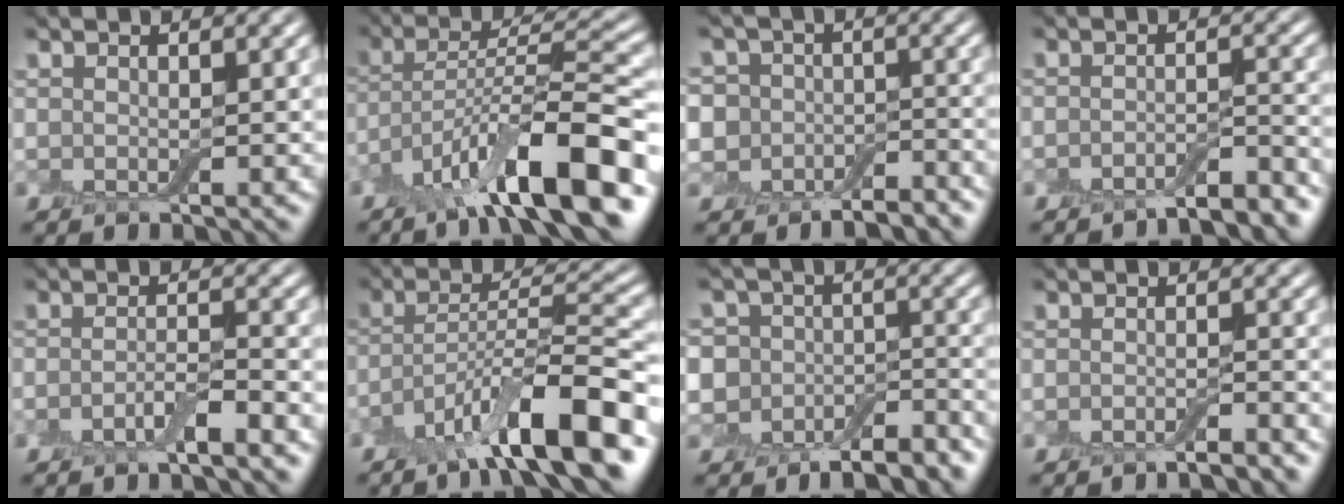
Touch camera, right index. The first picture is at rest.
{"total": 11.5, "force": [-6.7, 2.4, 9.0], "torque": [-0.142, 0.014, -0.119]}
{"total": 7.2, "force": [-3.4, 5.9, 2.4], "torque": [-0.050, 0.010, -0.088]}
{"total": 4.0, "force": [-3.7, 0.5, 1.6], "torque": [-0.018, 0.001, -0.052]}
{"total": 2.3, "force": [-1.5, 0.3, 1.7], "torque": [-0.032, 0.003, -0.033]}
{"total": 10.4, "force": [-6.2, 2.0, 8.0], "torque": [-0.128, 0.012, -0.110]}
{"total": 9.5, "force": [-5.7, 6.8, 3.2], "torque": [-0.049, 0.004, -0.108]}
{"total": 1.8, "force": [-1.7, 0.0, 0.7], "torque": [-0.004, 0.000, -0.027]}